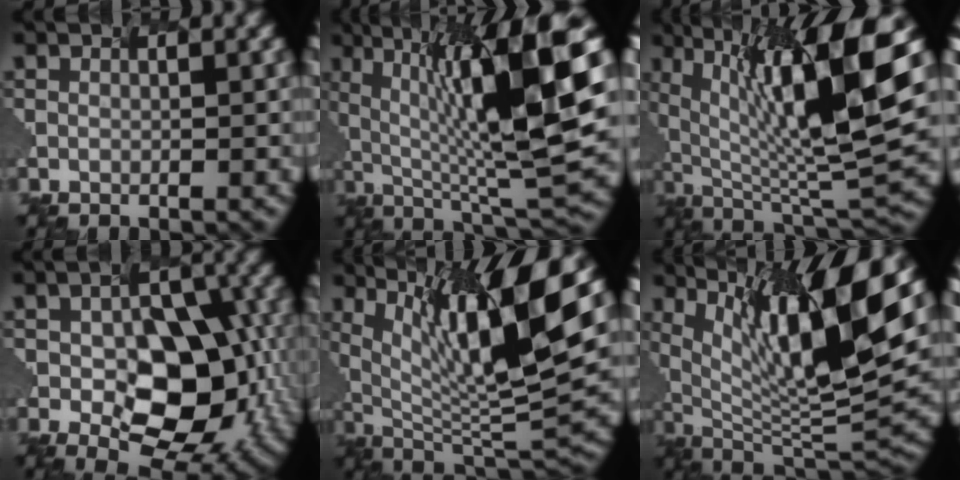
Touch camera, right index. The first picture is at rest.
{"total": 13.7, "force": [2.2, 3.2, 13.1], "torque": [-0.222, 0.007, 0.045]}
{"total": 12.6, "force": [3.2, 3.1, 11.8], "torque": [-0.209, 0.004, 0.070]}
{"total": 10.0, "force": [-2.7, 6.0, 7.5], "torque": [-0.122, -0.009, -0.026]}
{"total": 11.8, "force": [4.5, 2.8, 10.5], "torque": [-0.189, -0.001, 0.097]}
{"total": 12.4, "force": [5.0, 3.3, 10.8], "torque": [-0.193, 0.000, 0.103]}